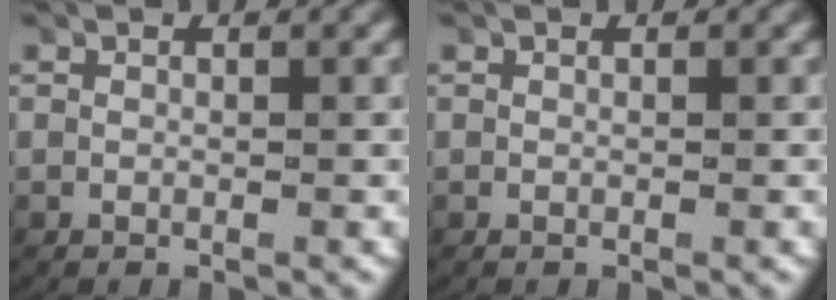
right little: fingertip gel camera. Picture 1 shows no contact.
{"total": 0.0}